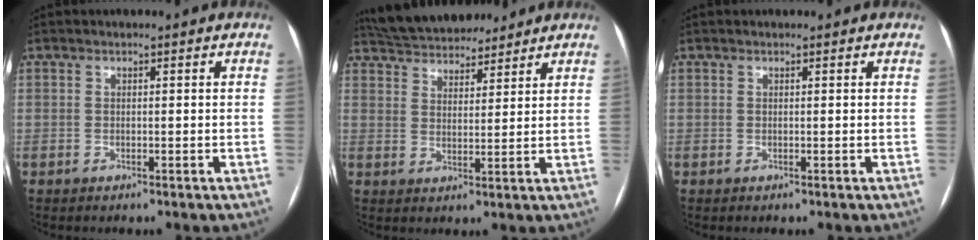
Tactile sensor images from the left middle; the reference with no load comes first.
{"total": 12.6, "force": [11.6, 3.5, 3.7], "torque": [-0.062, 0.027, 0.185]}
{"total": 0.8, "force": [0.7, 0.4, 0.1], "torque": [-0.006, 0.019, 0.011]}